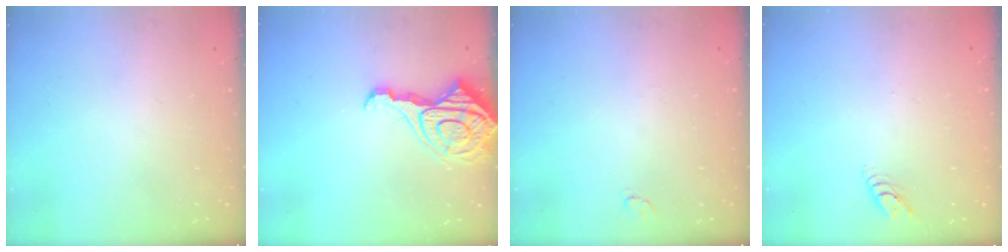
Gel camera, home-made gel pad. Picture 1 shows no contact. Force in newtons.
{"total": 15.0, "press": 14.9, "slide": 1.7}
{"total": 4.5, "press": 4.5, "slide": 0.4}
{"total": 3.6, "press": 3.5, "slide": 0.3}